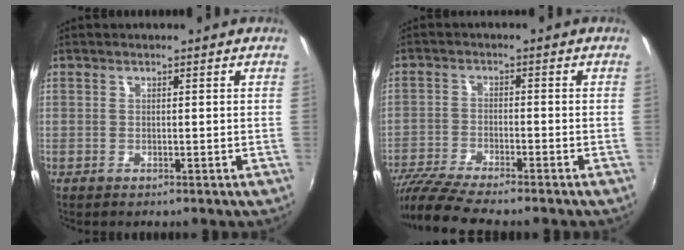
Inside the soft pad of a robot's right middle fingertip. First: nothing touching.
{"total": 9.6, "force": [-8.4, 0.4, 4.6], "torque": [-0.113, -0.027, -0.155]}